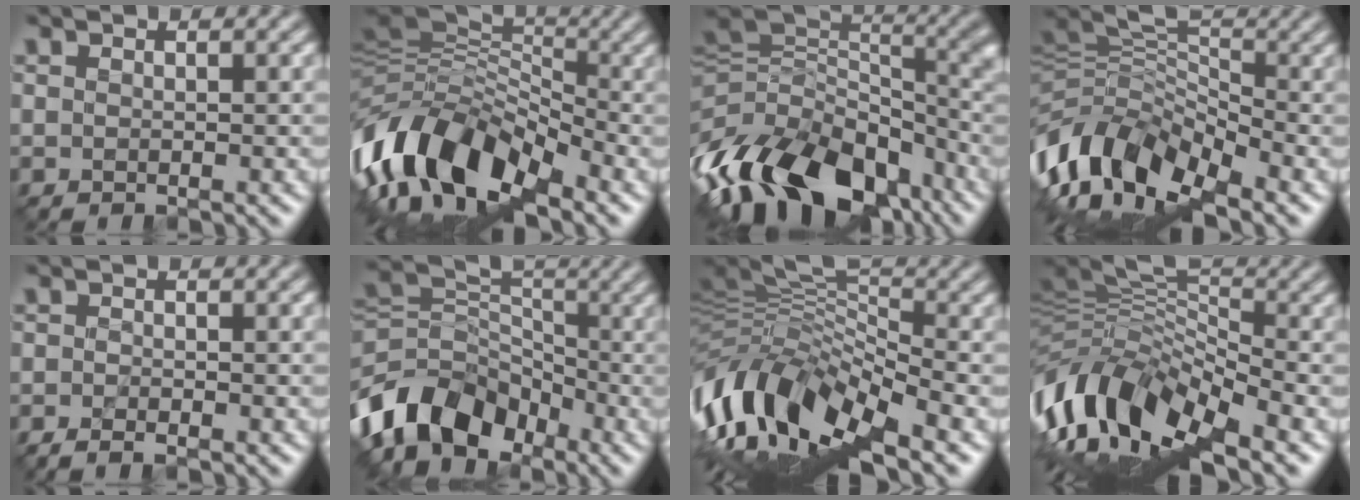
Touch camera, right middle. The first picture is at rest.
{"total": 11.1, "force": [-5.6, 5.8, 7.6], "torque": [-0.138, 0.001, -0.116]}
{"total": 15.0, "force": [-8.8, 8.4, 8.8], "torque": [-0.182, -0.001, -0.156]}
{"total": 9.9, "force": [-4.9, 5.0, 7.0], "torque": [-0.134, -0.002, -0.106]}
{"total": 2.1, "force": [-1.6, 0.5, 1.3], "torque": [-0.017, -0.005, -0.027]}
{"total": 8.7, "force": [-5.1, 6.0, 3.7], "torque": [-0.064, -0.001, -0.110]}
{"total": 13.0, "force": [-5.2, 5.3, 10.6], "torque": [-0.221, 0.014, -0.104]}
{"total": 12.1, "force": [-5.8, 5.2, 9.2], "torque": [-0.188, 0.013, -0.117]}